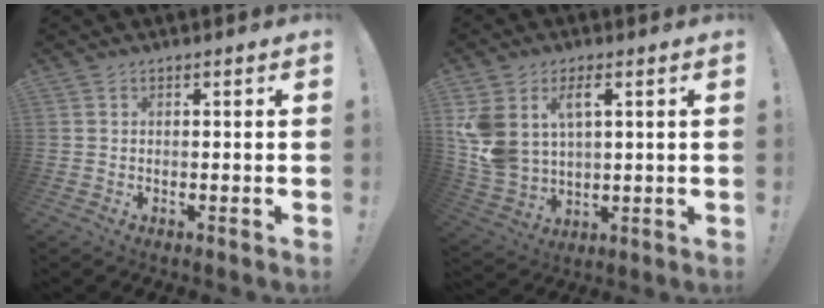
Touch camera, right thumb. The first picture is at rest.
{"total": 10.6, "force": [4.5, 6.9, 6.6], "torque": [-0.137, -0.021, 0.088]}